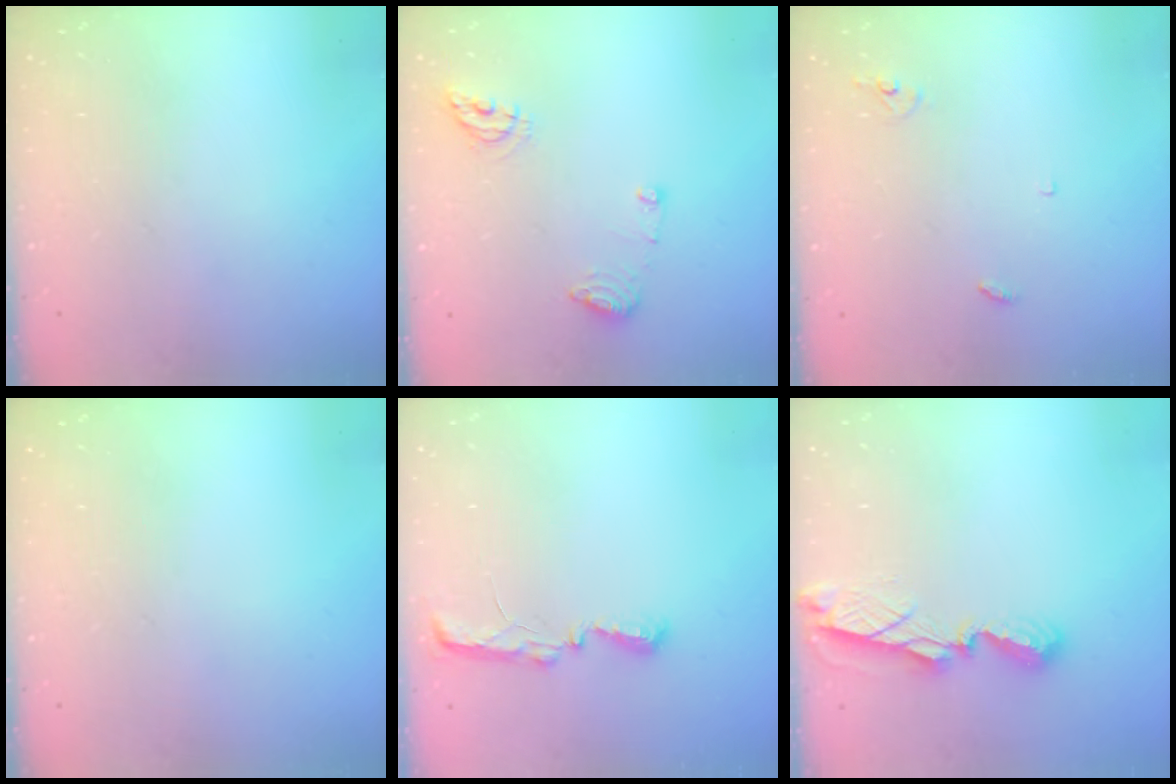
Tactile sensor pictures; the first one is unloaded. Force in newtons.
{"total": 8.1, "press": 8.1, "slide": 0.9}
{"total": 2.9, "press": 2.9, "slide": 0.2}
{"total": 0.0}
{"total": 5.4, "press": 5.3, "slide": 0.7}
{"total": 7.7, "press": 7.7, "slide": 0.7}